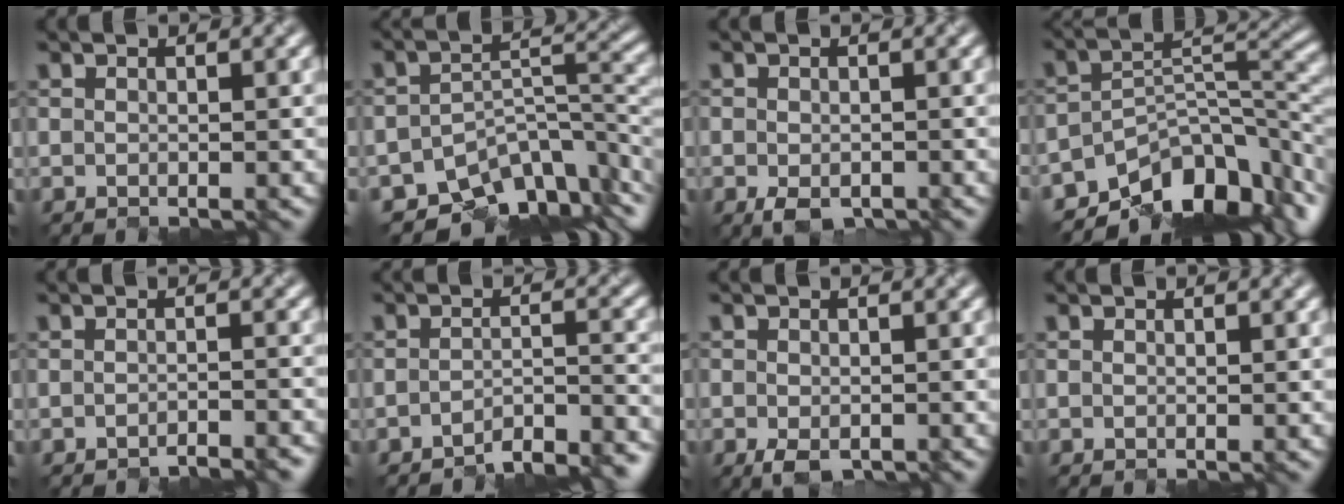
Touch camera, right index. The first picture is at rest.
{"total": 7.8, "force": [-6.3, 3.2, 3.4], "torque": [-0.040, -0.020, -0.099]}
{"total": 2.4, "force": [-2.0, 0.9, 1.0], "torque": [-0.024, -0.011, -0.026]}
{"total": 9.1, "force": [-6.7, 4.2, 4.6], "torque": [-0.056, -0.011, -0.116]}
{"total": 2.4, "force": [-2.4, -0.2, 0.3], "torque": [-0.005, -0.001, -0.038]}
{"total": 5.9, "force": [-5.4, 0.9, 2.3], "torque": [-0.036, -0.002, -0.076]}
{"total": 2.1, "force": [-1.8, 0.7, 0.8], "torque": [-0.024, -0.010, -0.022]}
{"total": 0.0}